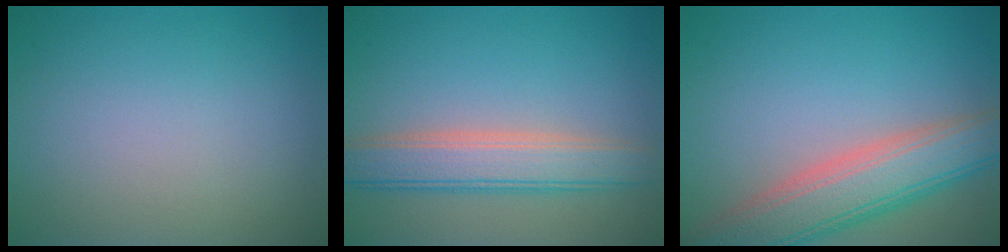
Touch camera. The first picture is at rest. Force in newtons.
{"total": 4.9, "press": 4.9, "slide": 0.3}
{"total": 7.3, "press": 7.3, "slide": 0.6}